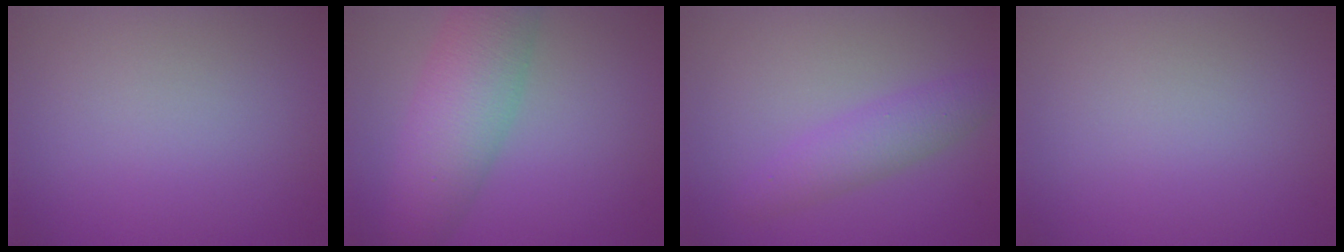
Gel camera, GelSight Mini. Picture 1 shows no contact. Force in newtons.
{"total": 7.1, "press": 7.1, "slide": 0.1}
{"total": 2.9, "press": 2.9, "slide": 0.0}
{"total": 0.0}